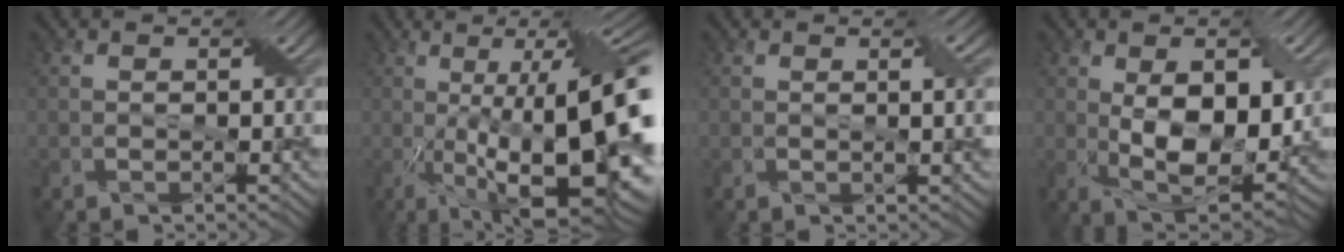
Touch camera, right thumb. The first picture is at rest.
{"total": 19.7, "force": [-2.4, 5.7, 18.7], "torque": [-0.249, 0.003, -0.044]}
{"total": 1.8, "force": [0.4, 0.0, 1.7], "torque": [-0.026, 0.002, 0.004]}
{"total": 10.5, "force": [0.4, 5.3, 9.0], "torque": [-0.164, -0.013, 0.015]}